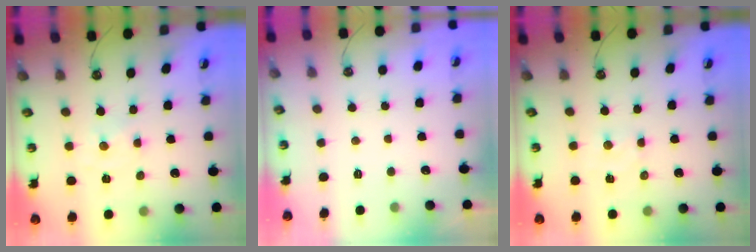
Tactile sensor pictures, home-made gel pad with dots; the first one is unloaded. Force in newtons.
{"total": 0.0}
{"total": 3.5, "press": 3.4, "slide": 0.5}